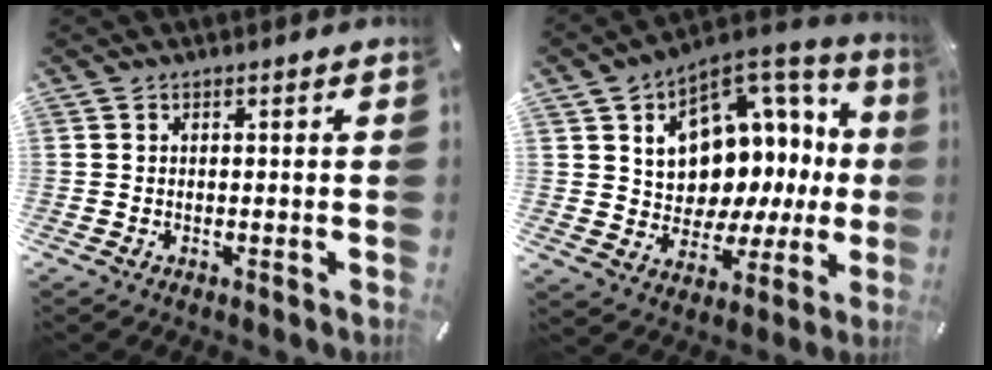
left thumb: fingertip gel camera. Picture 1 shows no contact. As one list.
[{"total": 12.2, "force": [4.5, 9.6, 6.0], "torque": [-0.078, -0.066, 0.086]}]